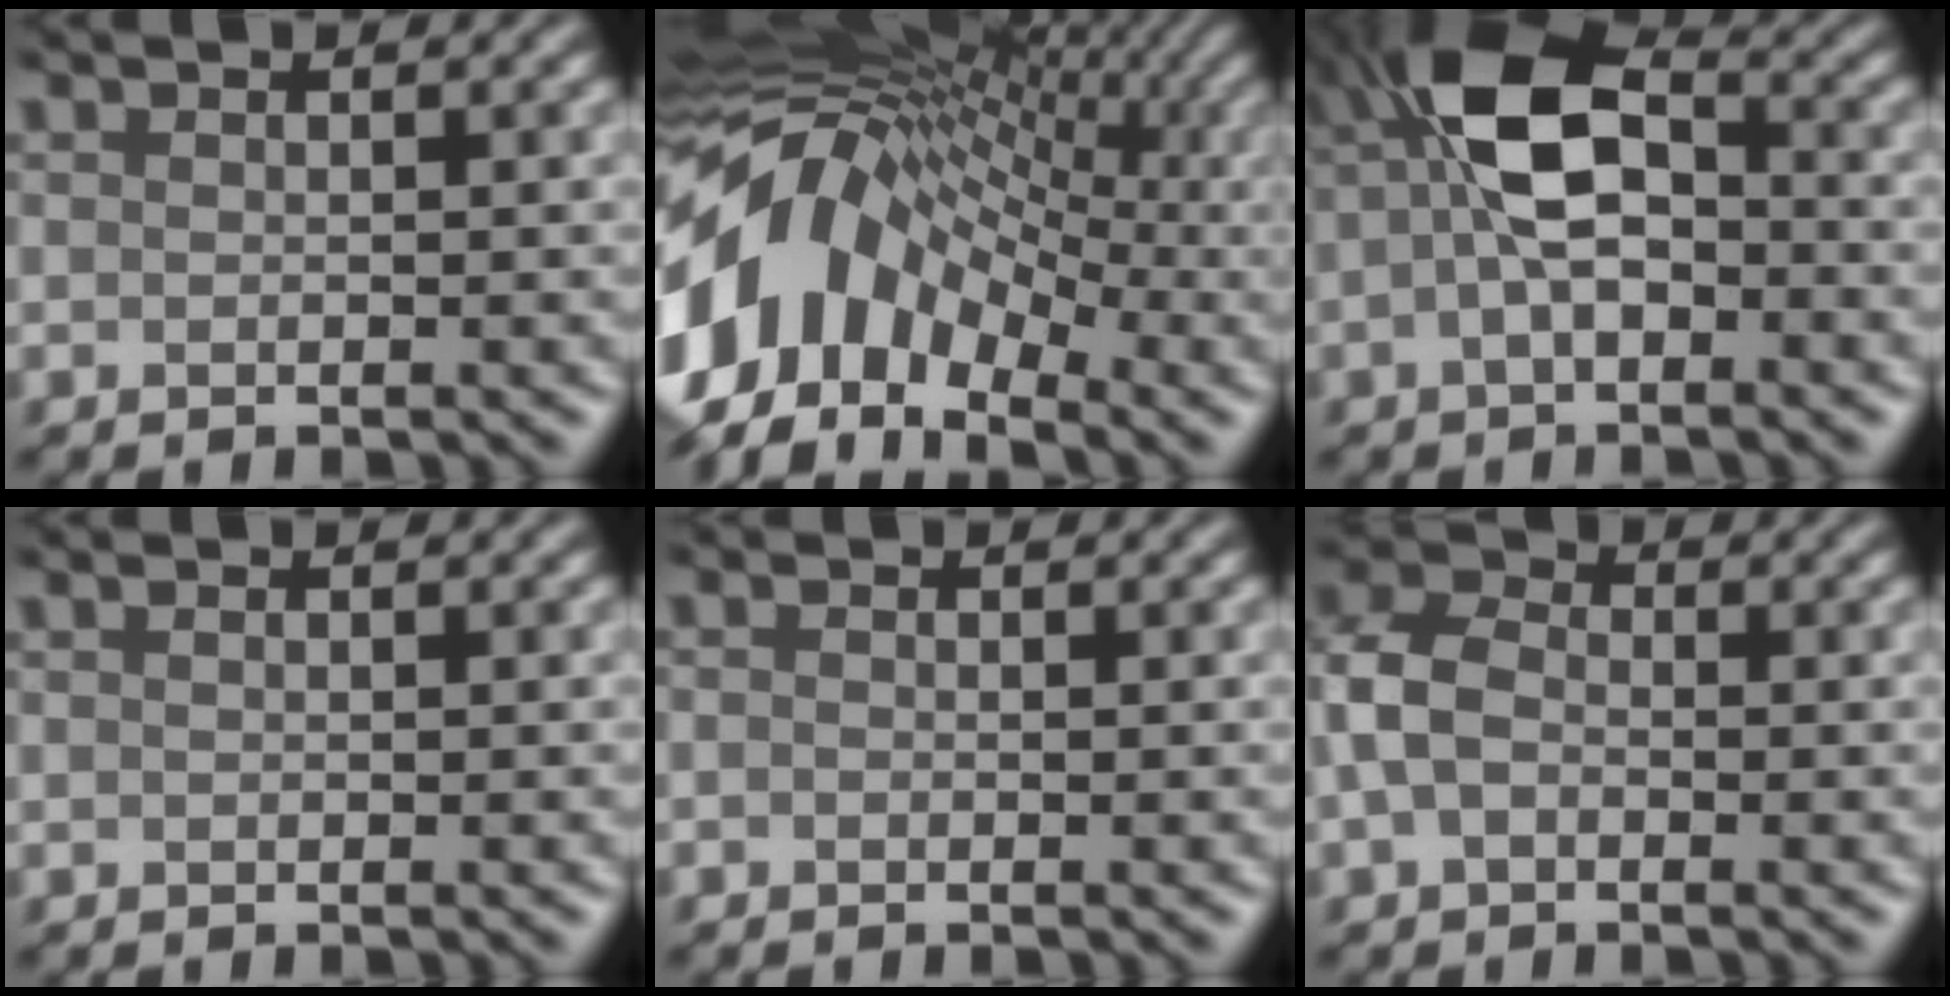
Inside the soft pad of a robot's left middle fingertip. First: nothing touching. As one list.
[{"total": 13.3, "force": [-1.5, 9.1, 9.6], "torque": [-0.212, 0.025, -0.025]}, {"total": 5.8, "force": [-0.5, 2.6, 5.1], "torque": [-0.123, 0.025, -0.011]}, {"total": 0.0}, {"total": 0.7, "force": [-0.5, -0.3, -0.4], "torque": [-0.008, 0.003, 0.000]}, {"total": 3.3, "force": [-0.7, 2.5, 1.9], "torque": [-0.070, 0.011, -0.014]}]